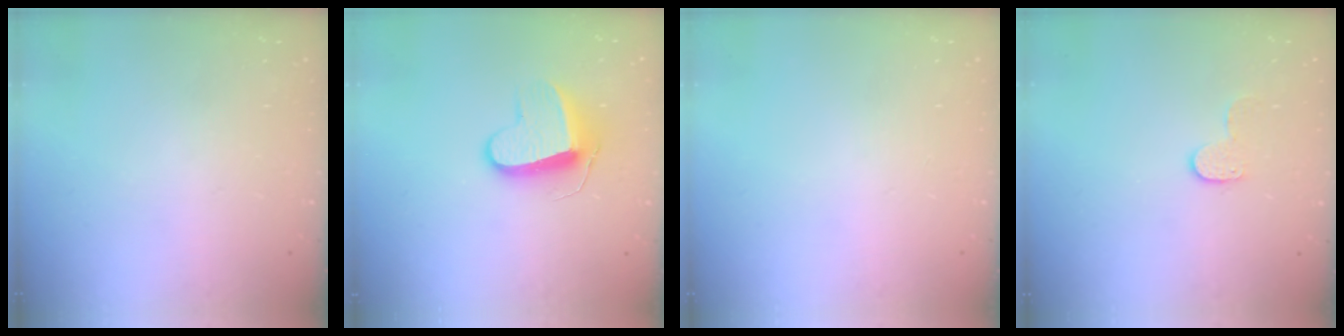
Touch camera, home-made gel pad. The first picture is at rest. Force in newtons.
{"total": 9.9, "press": 9.9, "slide": 0.6}
{"total": 0.0}
{"total": 5.6, "press": 5.6, "slide": 0.4}